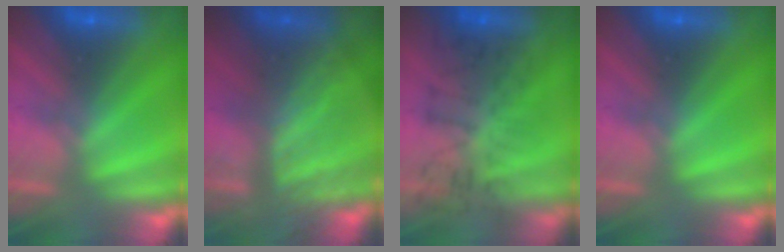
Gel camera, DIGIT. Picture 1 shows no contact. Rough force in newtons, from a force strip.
{"total": 4.8}
{"total": 4.8}
{"total": 0.0}